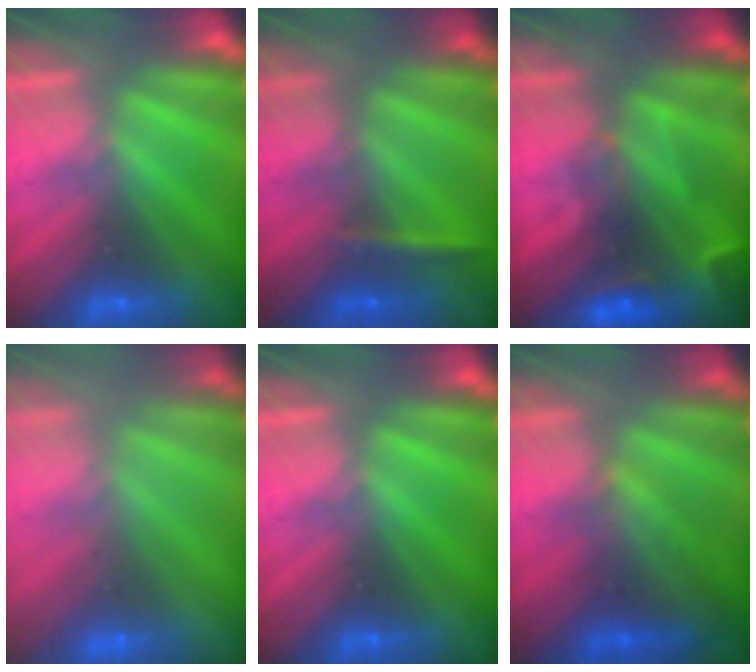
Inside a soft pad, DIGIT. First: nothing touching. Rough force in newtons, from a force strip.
{"total": 2.4}
{"total": 7.0}
{"total": 2.4}
{"total": 0.0}
{"total": 2.3}